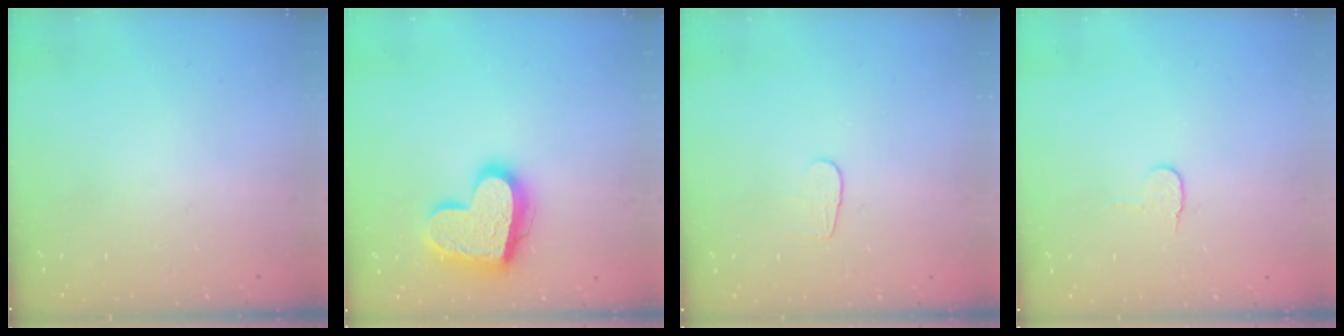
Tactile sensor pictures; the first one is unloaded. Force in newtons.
{"total": 18.2, "press": 18.2, "slide": 1.6}
{"total": 4.3, "press": 4.3, "slide": 0.5}
{"total": 4.9, "press": 4.9, "slide": 0.5}